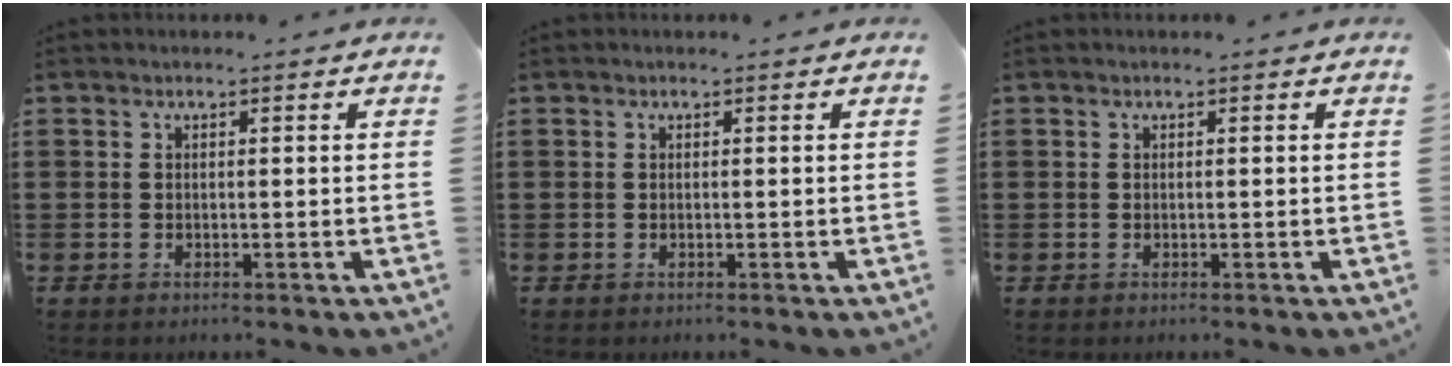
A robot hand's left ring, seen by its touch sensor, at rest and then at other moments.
{"total": 0.0}
{"total": 0.0}